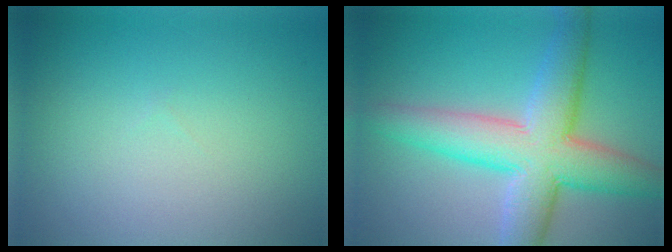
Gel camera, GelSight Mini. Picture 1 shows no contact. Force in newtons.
{"total": 8.5, "press": 8.5, "slide": 0.2}